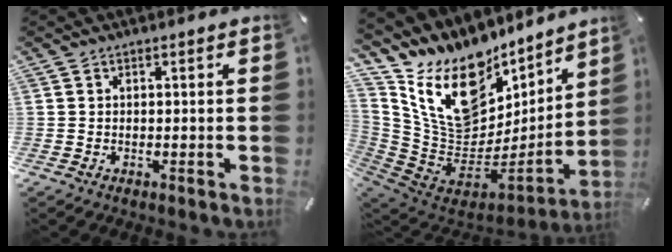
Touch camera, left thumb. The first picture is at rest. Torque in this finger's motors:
{"motor_torque": [3.75, 1.26, 0.91, -1.86, 0.58]}